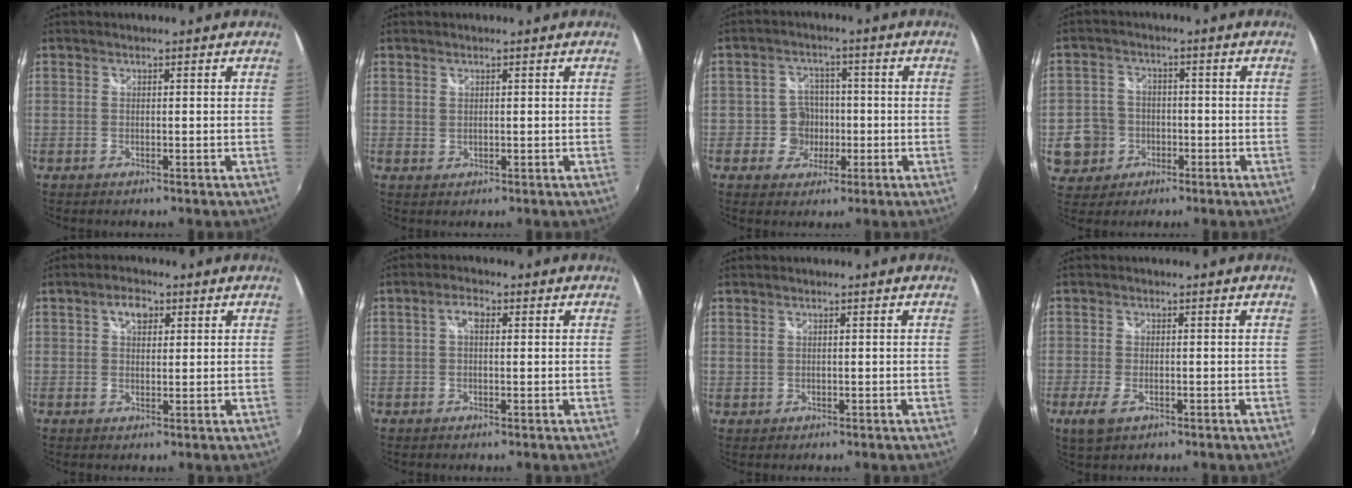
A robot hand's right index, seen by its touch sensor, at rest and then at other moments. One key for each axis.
{"total": 0.8, "fx": 0.6, "fy": 0.6, "fz": 0.3, "tx": -0.001, "ty": 0.000, "tz": 0.010}
{"total": 5.4, "fx": -1.4, "fy": 5.2, "fz": 0.8, "tx": -0.012, "ty": 0.013, "tz": -0.021}
{"total": 7.7, "fx": -2.1, "fy": 7.2, "fz": 1.6, "tx": -0.048, "ty": 0.008, "tz": -0.029}
{"total": 3.7, "fx": 1.6, "fy": 2.3, "fz": 2.5, "tx": -0.037, "ty": 0.010, "tz": 0.027}
{"total": 2.6, "fx": 0.5, "fy": 1.3, "fz": 2.1, "tx": -0.040, "ty": 0.009, "tz": 0.006}
{"total": 0.7, "fx": 0.3, "fy": 0.6, "fz": 0.2, "tx": -0.002, "ty": 0.002, "tz": 0.008}
{"total": 4.3, "fx": -2.1, "fy": 2.3, "fz": 3.0, "tx": -0.068, "ty": -0.012, "tz": -0.038}